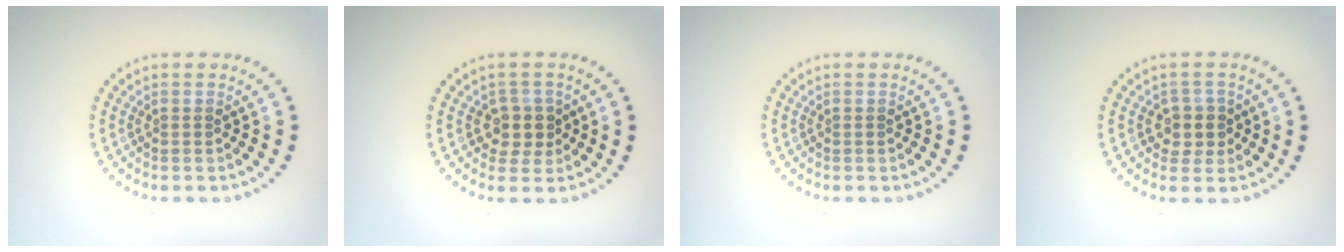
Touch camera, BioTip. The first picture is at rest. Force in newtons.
{"total": 2.6, "press": 2.3, "slide": 1.3}
{"total": 0.0}
{"total": 2.3, "press": 2.1, "slide": 1.0}